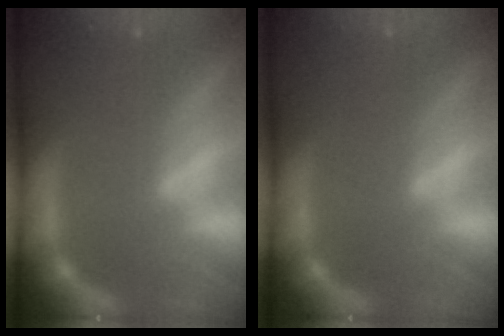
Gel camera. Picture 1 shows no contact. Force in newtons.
{"total": 0.0}